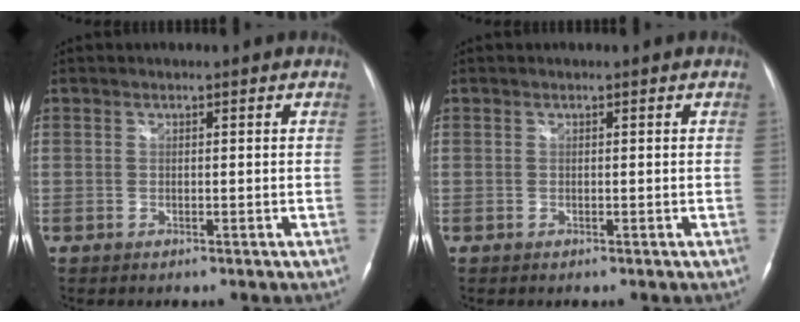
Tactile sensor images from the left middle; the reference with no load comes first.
{"total": 0.0}